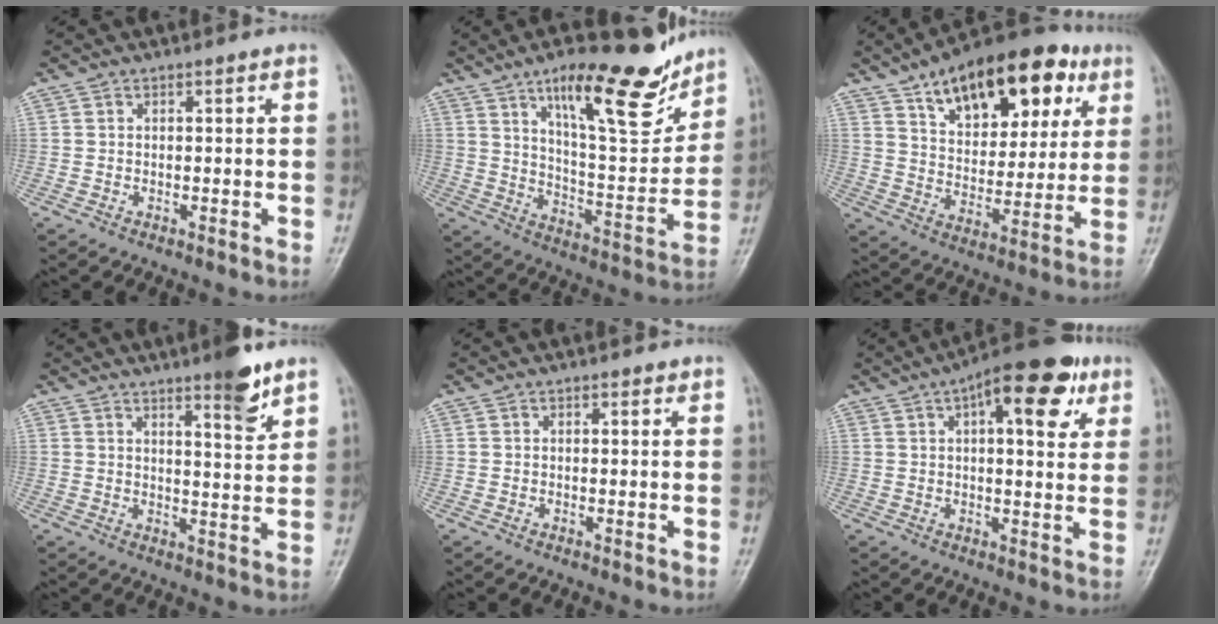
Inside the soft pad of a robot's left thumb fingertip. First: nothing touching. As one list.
[{"total": 20.2, "force": [13.1, 5.9, 14.2], "torque": [-0.169, -0.077, 0.210]}, {"total": 22.7, "force": [11.4, 11.9, 15.6], "torque": [-0.192, -0.017, 0.180]}, {"total": 7.1, "force": [4.9, 1.4, 5.0], "torque": [-0.059, -0.034, 0.070]}, {"total": 1.0, "force": [0.6, 0.6, 0.6], "torque": [-0.001, -0.001, 0.004]}, {"total": 15.0, "force": [6.6, 6.1, 12.0], "torque": [-0.135, 0.001, 0.085]}]